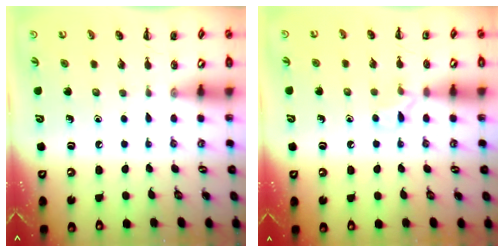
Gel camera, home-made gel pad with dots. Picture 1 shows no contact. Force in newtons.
{"total": 6.1, "press": 5.7, "slide": 2.1}